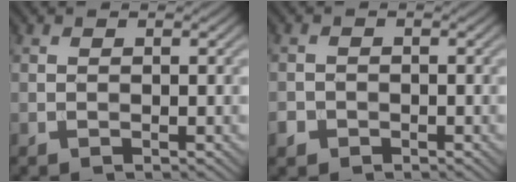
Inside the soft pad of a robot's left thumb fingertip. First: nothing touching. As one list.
[{"total": 1.6, "force": [-1.0, 1.3, 0.4], "torque": [-0.007, -0.003, -0.022]}]